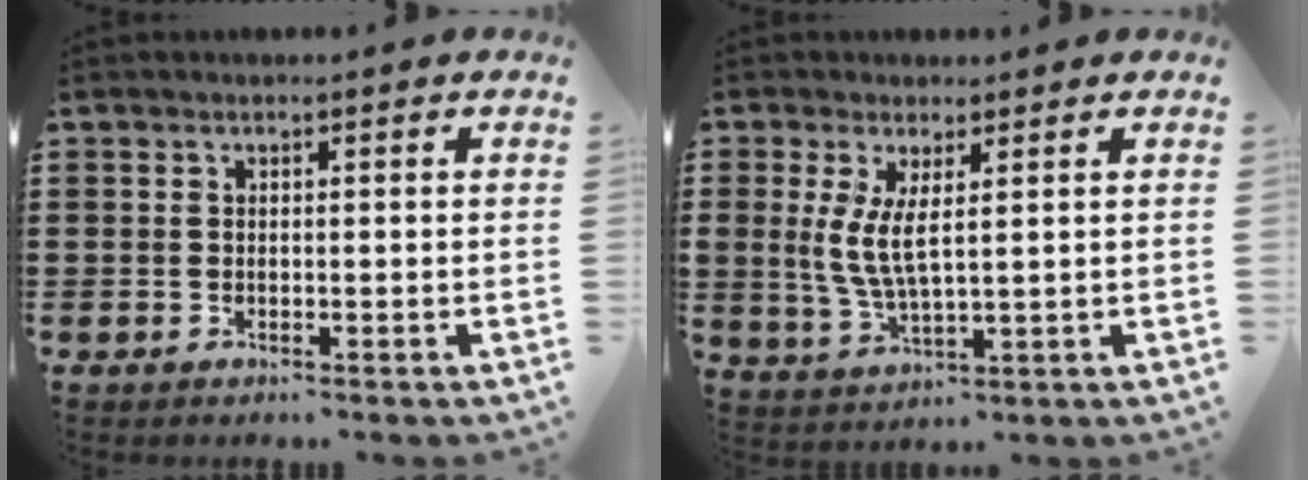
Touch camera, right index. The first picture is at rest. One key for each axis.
{"total": 5.2, "fx": 1.4, "fy": 1.8, "fz": 4.7, "tx": -0.104, "ty": -0.002, "tz": 0.023}